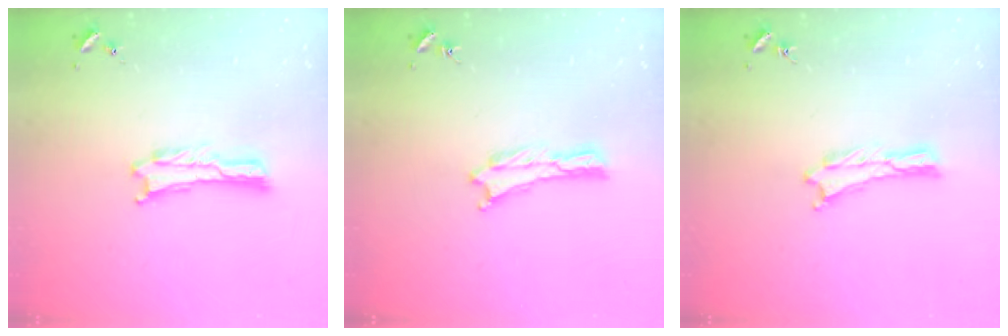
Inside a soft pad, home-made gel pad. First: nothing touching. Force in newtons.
{"total": 0.0}
{"total": 0.0}